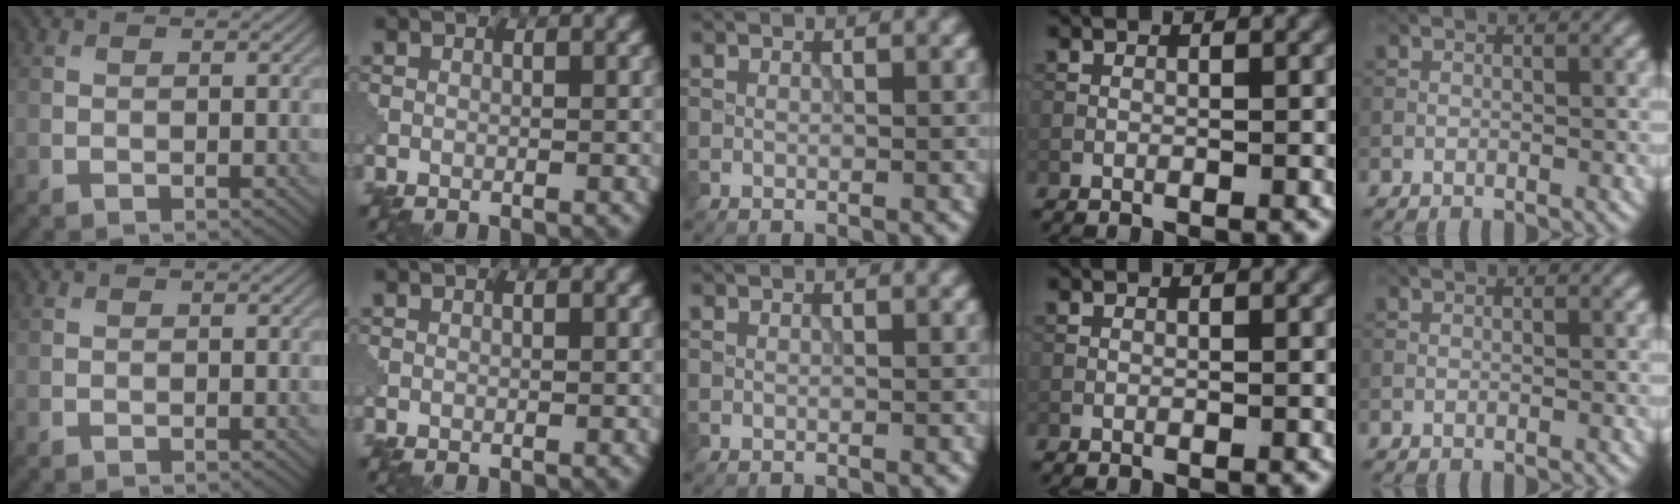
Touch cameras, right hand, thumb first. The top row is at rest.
{}